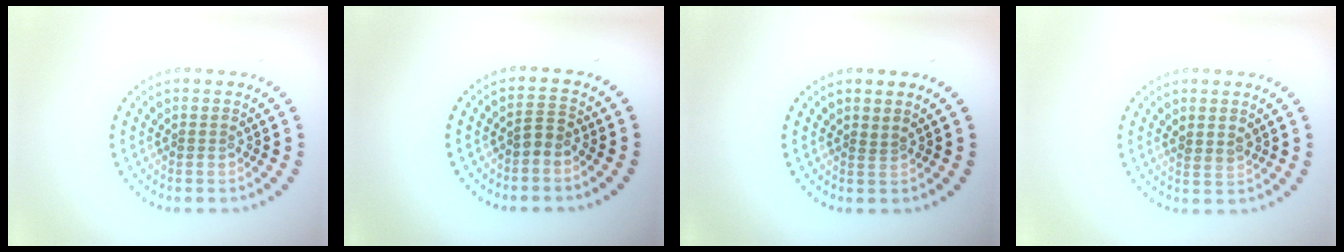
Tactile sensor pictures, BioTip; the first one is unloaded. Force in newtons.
{"total": 1.4, "press": 1.1, "slide": 0.7}
{"total": 0.6, "press": 0.2, "slide": 0.5}
{"total": 1.1, "press": 0.9, "slide": 0.7}